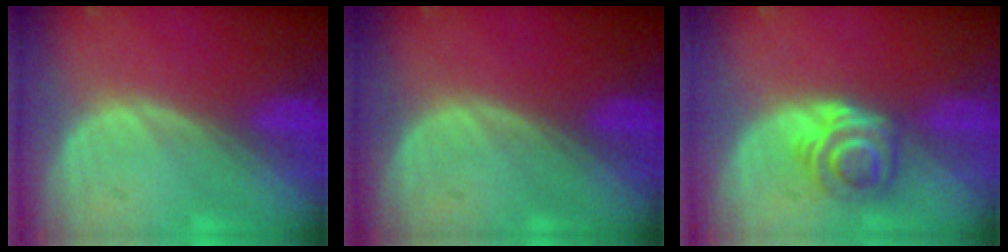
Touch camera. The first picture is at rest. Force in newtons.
{"total": 0.0}
{"total": 6.1, "press": 5.0, "slide": 3.5}